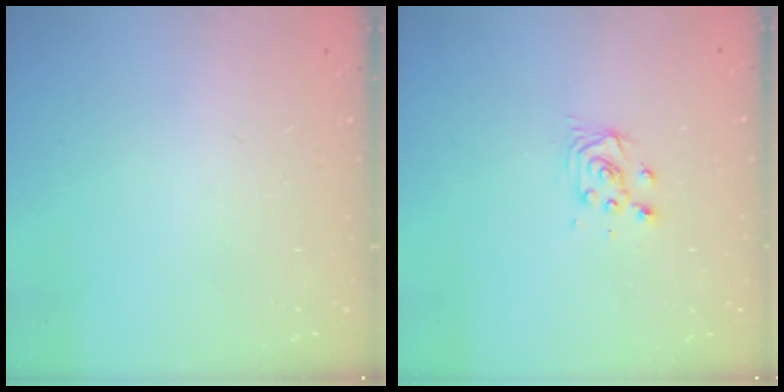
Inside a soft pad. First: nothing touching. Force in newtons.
{"total": 4.7, "press": 4.7, "slide": 0.5}